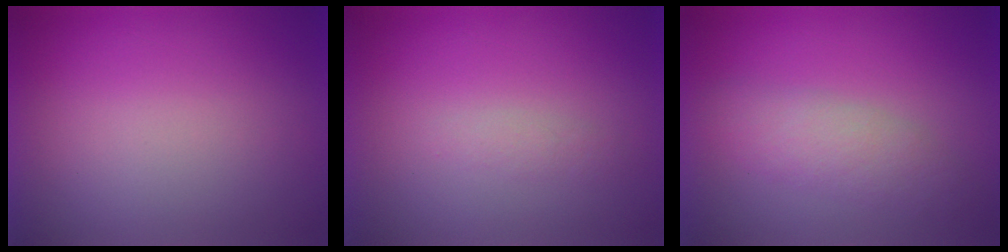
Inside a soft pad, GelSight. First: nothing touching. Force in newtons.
{"total": 1.3}
{"total": 2.8}